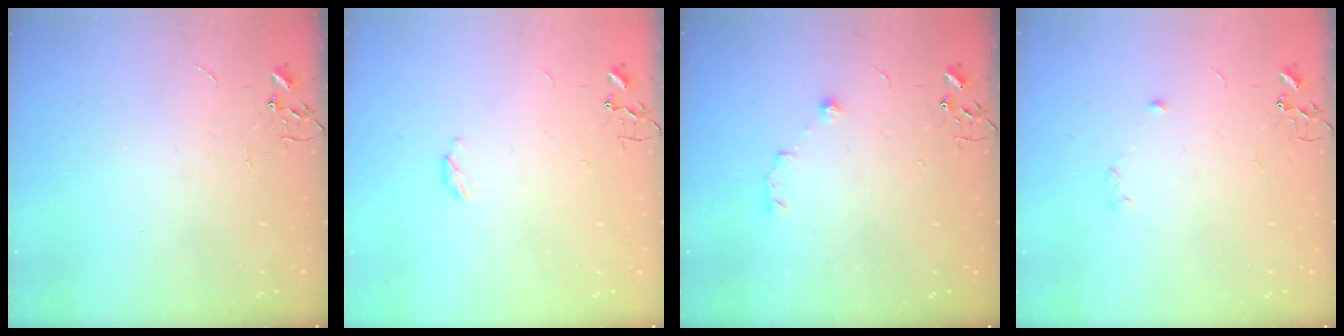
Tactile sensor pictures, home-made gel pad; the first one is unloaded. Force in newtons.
{"total": 2.9, "press": 2.9, "slide": 0.5}
{"total": 7.3, "press": 7.2, "slide": 1.4}
{"total": 3.6, "press": 3.2, "slide": 1.7}